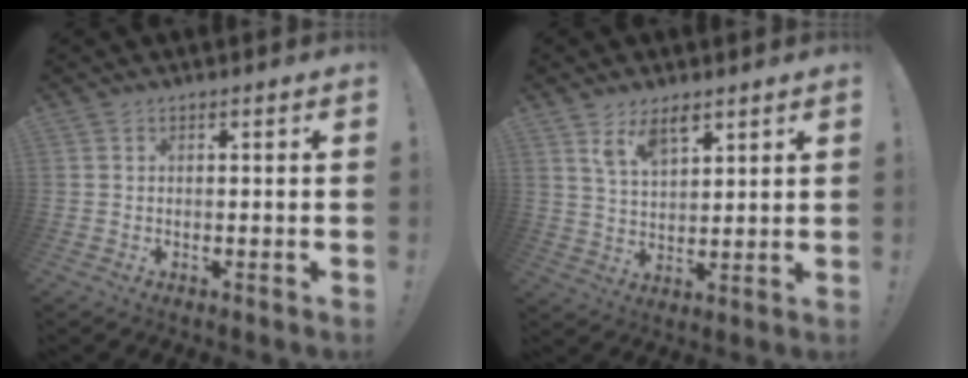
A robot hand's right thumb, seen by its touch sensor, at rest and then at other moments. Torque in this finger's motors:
{"motor_torque": [-0.09, -0.18, 0.25, 0.09, 0.15]}